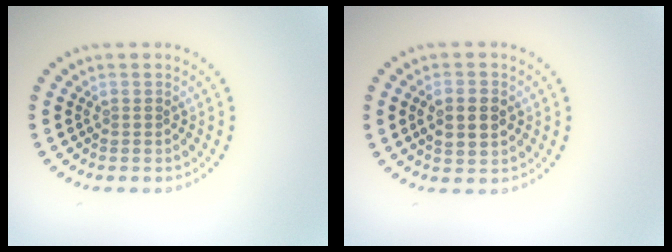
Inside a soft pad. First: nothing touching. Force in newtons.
{"total": 2.9, "press": 2.9, "slide": 0.2}